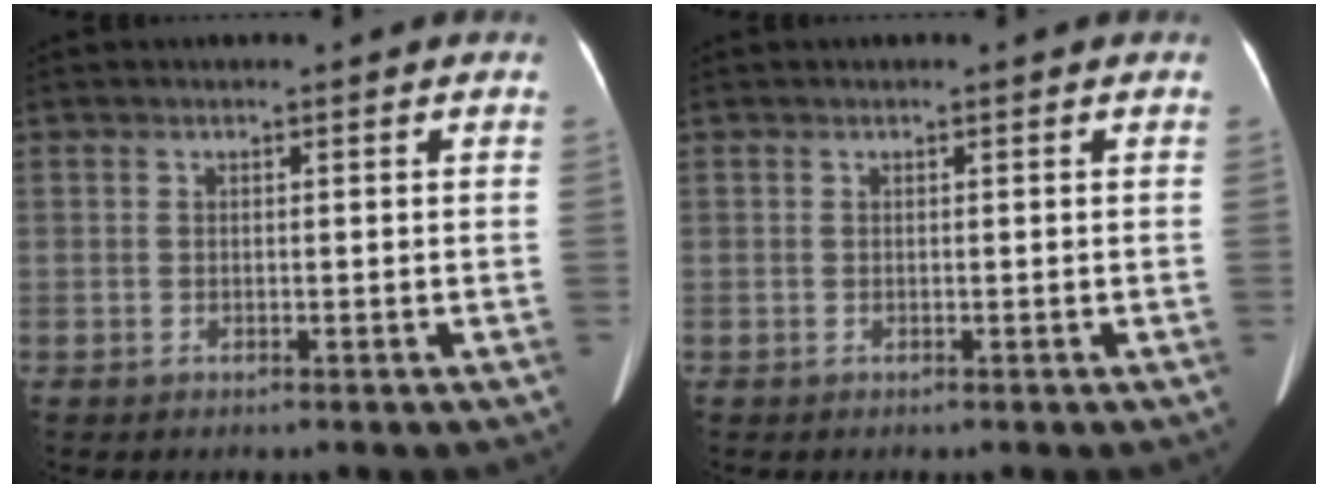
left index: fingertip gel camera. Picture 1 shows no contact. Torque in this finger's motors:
{"motor_torque": [-0.04, -0.01, 0.01, 0.00]}